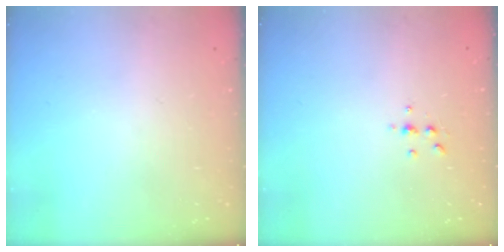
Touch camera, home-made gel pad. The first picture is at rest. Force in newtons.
{"total": 3.9, "press": 3.9, "slide": 0.6}